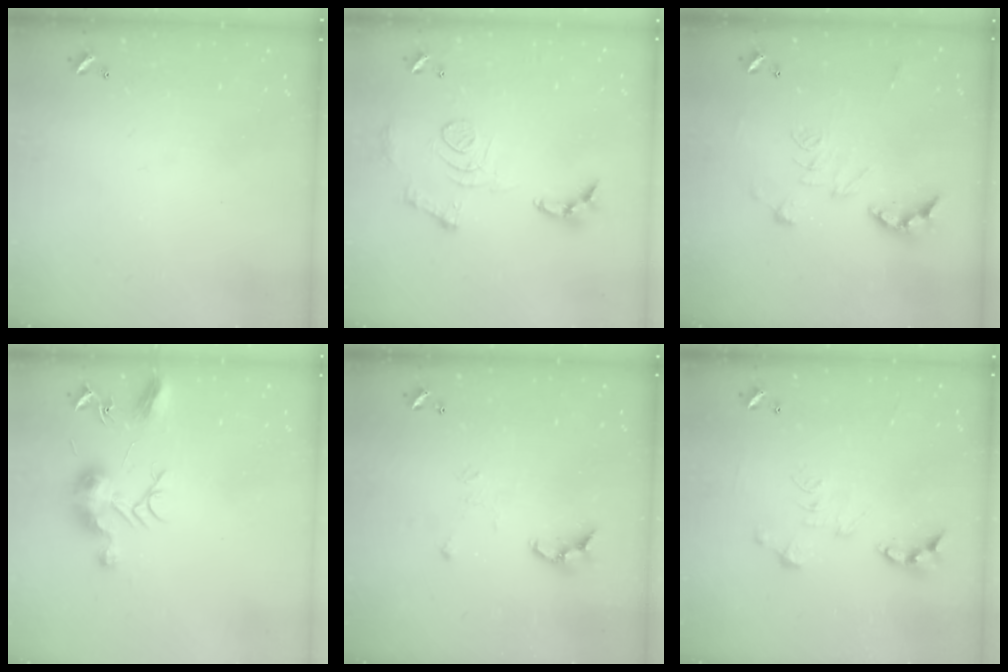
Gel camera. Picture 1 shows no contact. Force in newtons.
{"total": 12.5, "press": 12.5, "slide": 1.1}
{"total": 2.5, "press": 2.0, "slide": 1.5}
{"total": 12.0, "press": 12.0, "slide": 0.5}
{"total": 7.7, "press": 7.6, "slide": 0.6}
{"total": 0.0}